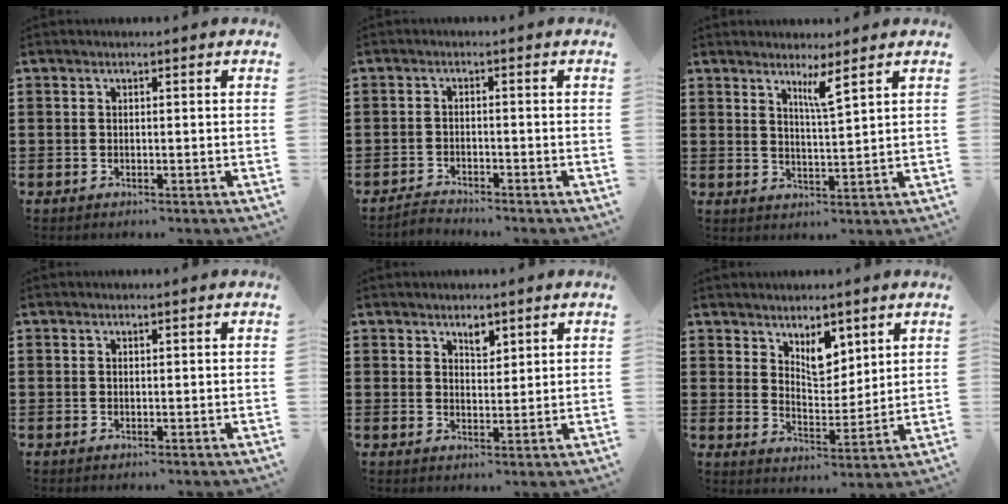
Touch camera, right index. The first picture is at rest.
{"total": 1.8, "force": [-1.8, 0.1, 0.0], "torque": [-0.006, 0.004, -0.038]}
{"total": 3.5, "force": [2.6, -0.3, 2.3], "torque": [-0.043, -0.004, 0.043]}
{"total": 0.0}
{"total": 2.6, "force": [2.0, 1.2, 1.1], "torque": [-0.018, -0.001, 0.035]}
{"total": 6.1, "force": [4.2, 3.2, 3.0], "torque": [-0.057, -0.007, 0.074]}